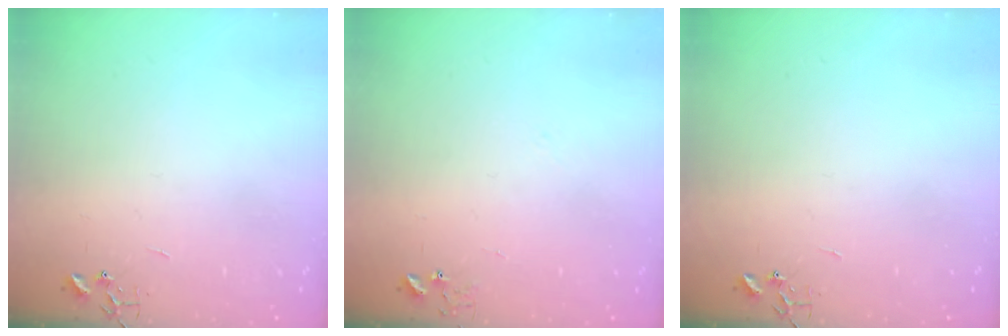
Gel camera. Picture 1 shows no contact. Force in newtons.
{"total": 6.8, "press": 6.8, "slide": 0.6}
{"total": 0.0}